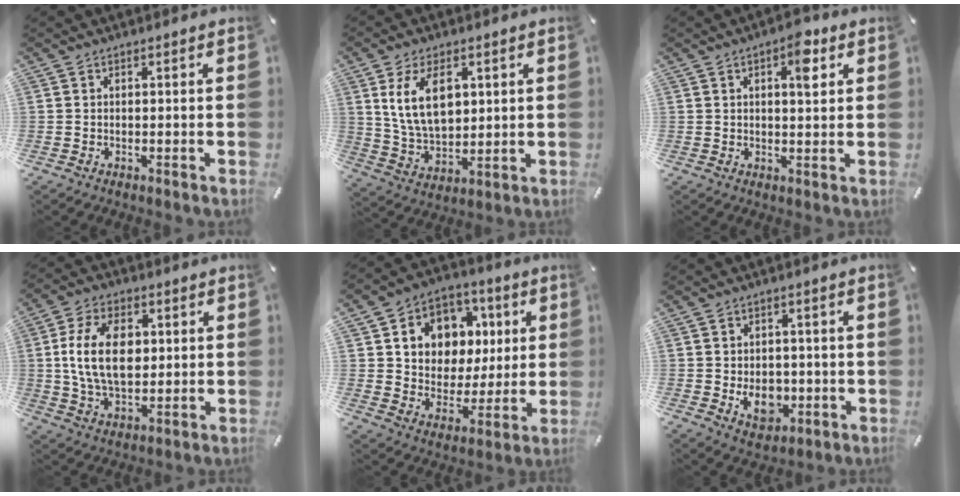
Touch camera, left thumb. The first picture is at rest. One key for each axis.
{"total": 11.8, "fx": 4.0, "fy": 7.3, "fz": 8.5, "tx": -0.179, "ty": -0.004, "tz": 0.068}
{"total": 6.2, "fx": 2.6, "fy": 2.6, "fz": 4.9, "tx": -0.054, "ty": -0.012, "tz": 0.034}
{"total": 13.8, "fx": 1.8, "fy": 8.9, "fz": 10.4, "tx": -0.214, "ty": 0.007, "tz": 0.032}
{"total": 11.2, "fx": 2.2, "fy": 10.5, "fz": 3.2, "tx": -0.055, "ty": -0.011, "tz": 0.049}
{"total": 7.8, "fx": -1.3, "fy": 6.1, "fz": 4.7, "tx": -0.062, "ty": 0.001, "tz": -0.021}